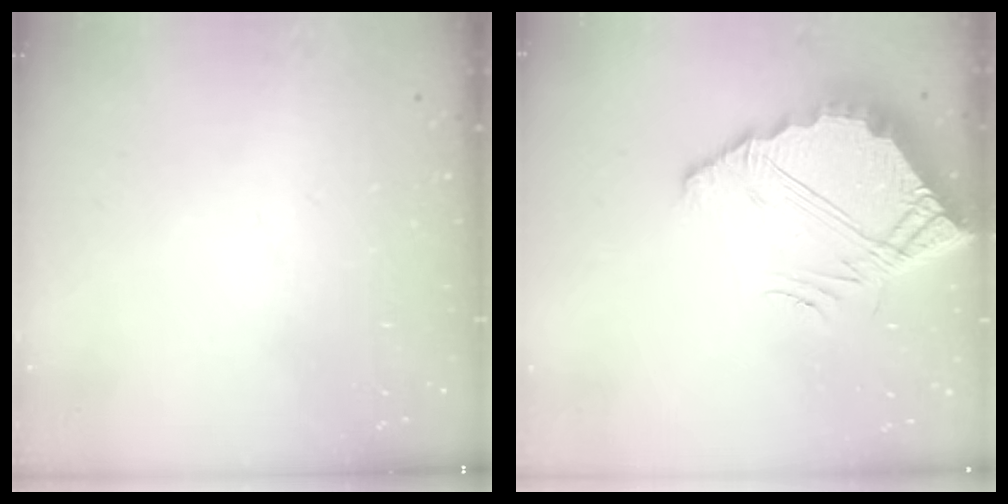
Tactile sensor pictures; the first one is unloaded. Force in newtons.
{"total": 9.1, "press": 9.0, "slide": 0.6}